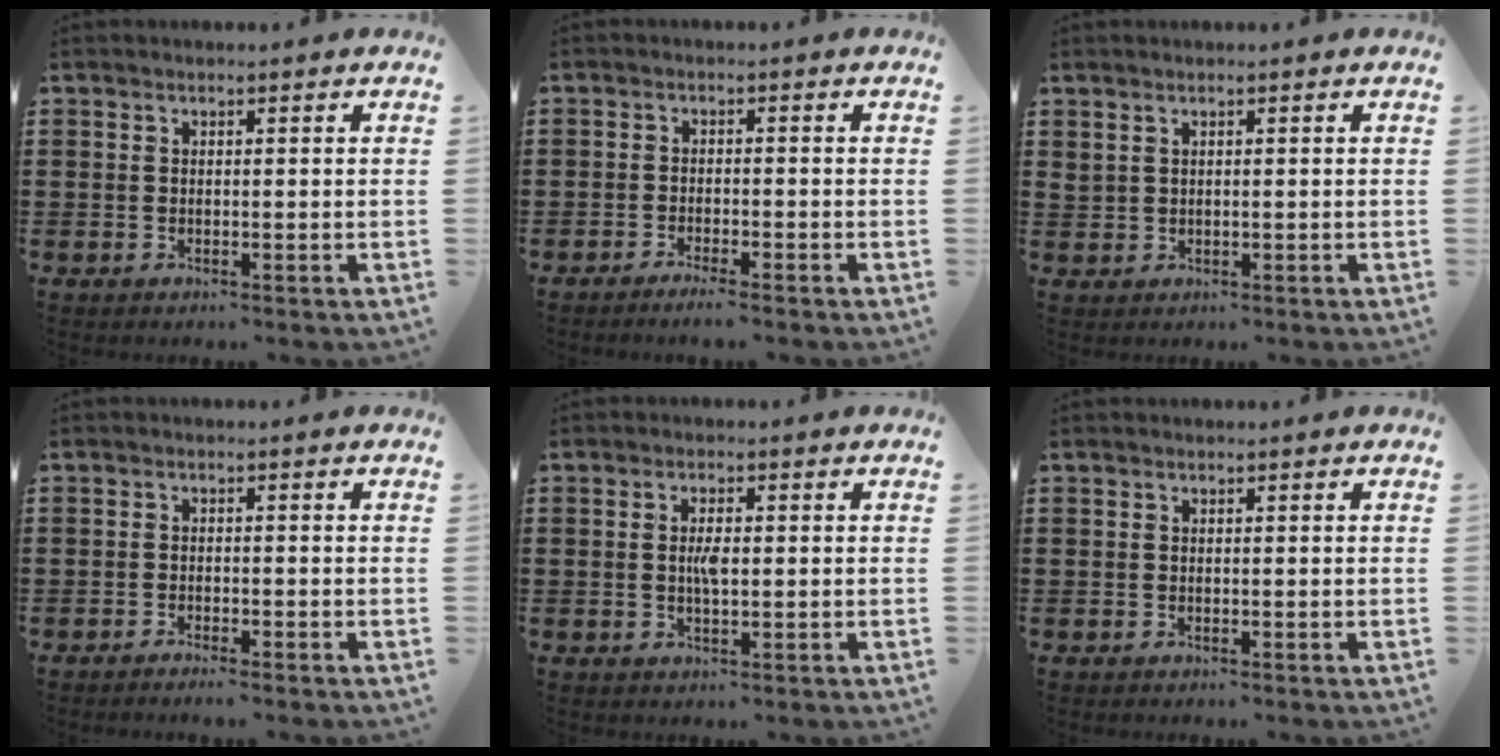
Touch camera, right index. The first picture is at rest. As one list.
[{"total": 1.7, "force": [-1.6, -0.2, 0.6], "torque": [-0.011, 0.000, -0.030]}, {"total": 0.6, "force": [0.4, 0.3, 0.4], "torque": [-0.011, 0.001, 0.007]}, {"total": 1.3, "force": [-1.2, -0.1, 0.2], "torque": [-0.007, 0.000, -0.024]}, {"total": 3.2, "force": [0.0, 1.0, 3.0], "torque": [-0.058, 0.001, -0.002]}, {"total": 0.0}]